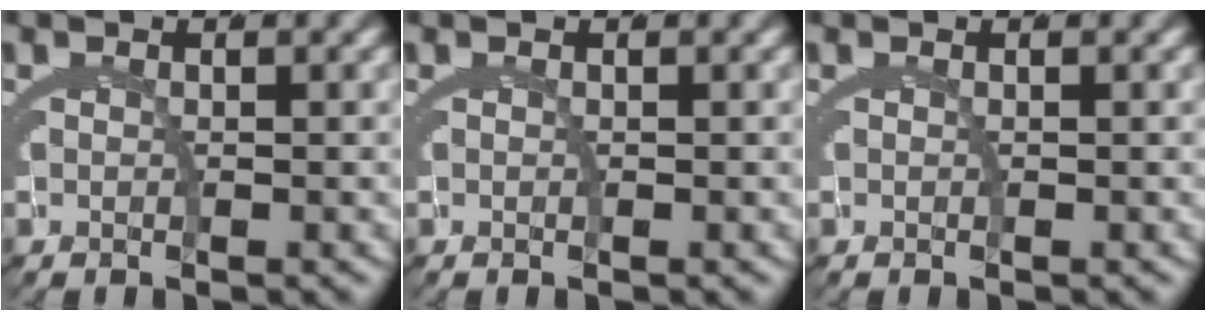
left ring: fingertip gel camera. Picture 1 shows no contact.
{"total": 0.0}
{"total": 0.0}